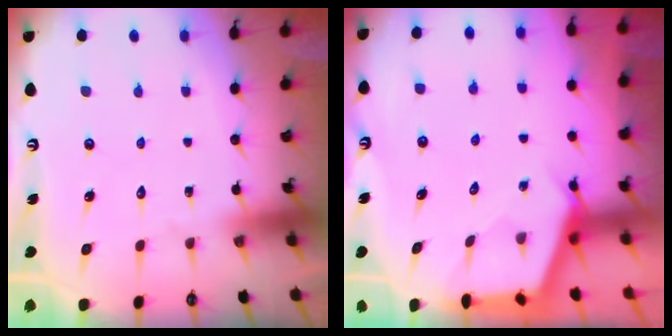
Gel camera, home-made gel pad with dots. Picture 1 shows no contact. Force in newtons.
{"total": 2.9, "press": 2.9, "slide": 0.4}